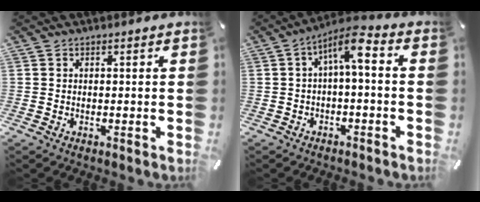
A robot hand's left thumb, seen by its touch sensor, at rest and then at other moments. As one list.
[{"total": 6.8, "force": [0.4, 2.7, 6.3], "torque": [-0.111, 0.003, 0.005]}]